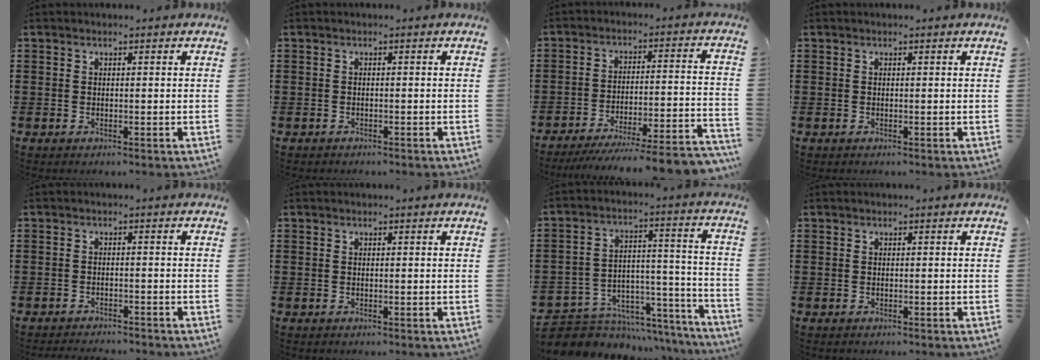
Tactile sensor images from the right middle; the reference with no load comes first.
{"total": 0.6, "force": [-0.6, 0.1, 0.0], "torque": [-0.002, -0.001, -0.012]}
{"total": 7.9, "force": [-7.1, -0.1, 3.5], "torque": [-0.049, -0.002, -0.136]}
{"total": 0.0}
{"total": 1.8, "force": [-1.8, 0.1, 0.0], "torque": [-0.006, 0.001, -0.038]}
{"total": 0.0}
{"total": 5.7, "force": [-5.0, 2.6, 0.4], "torque": [-0.019, 0.009, -0.098]}
{"total": 0.0}